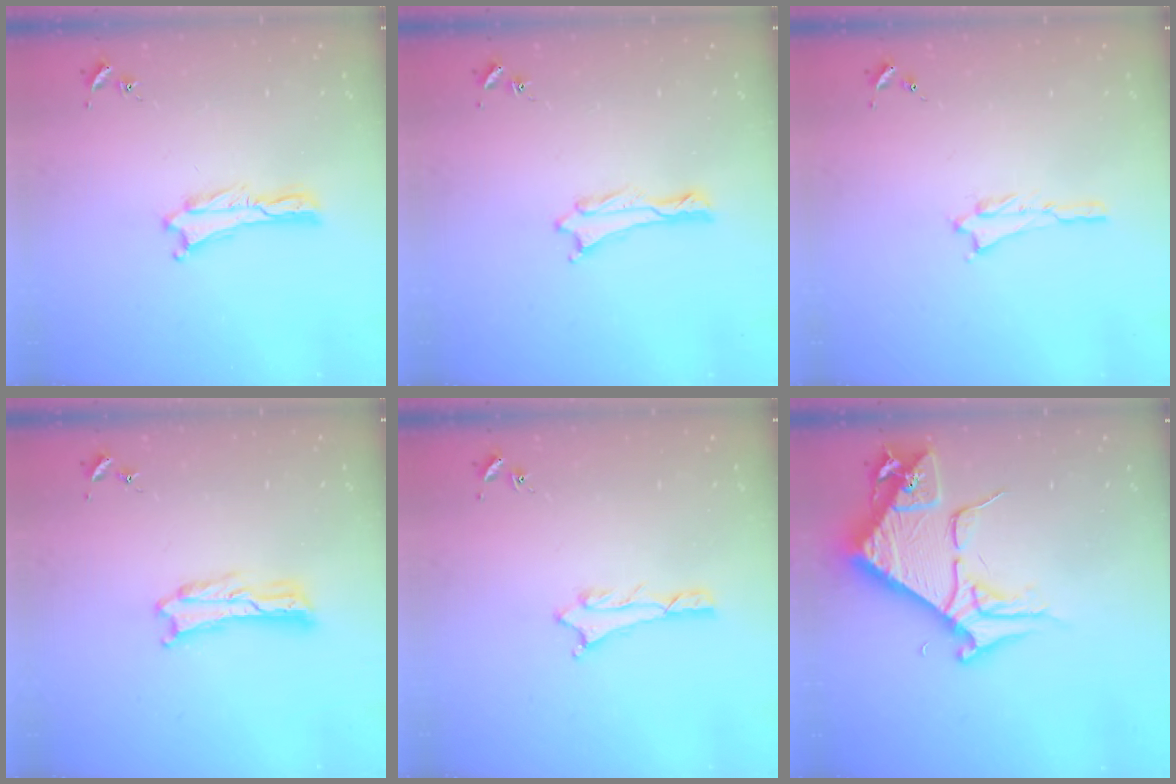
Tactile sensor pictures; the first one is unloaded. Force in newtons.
{"total": 0.0}
{"total": 0.8, "press": 0.8, "slide": 0.2}
{"total": 1.0, "press": 1.0, "slide": 0.2}
{"total": 1.1, "press": 1.0, "slide": 0.1}
{"total": 8.3, "press": 8.2, "slide": 0.9}